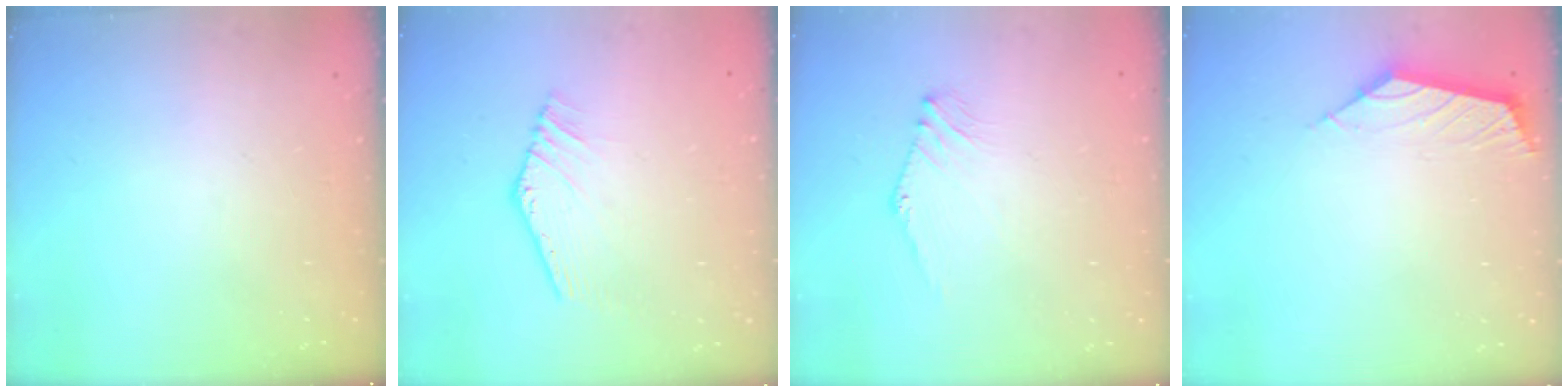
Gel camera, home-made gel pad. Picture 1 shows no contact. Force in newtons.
{"total": 3.4, "press": 3.4, "slide": 0.2}
{"total": 1.2, "press": 1.1, "slide": 0.4}
{"total": 2.8, "press": 2.7, "slide": 0.7}